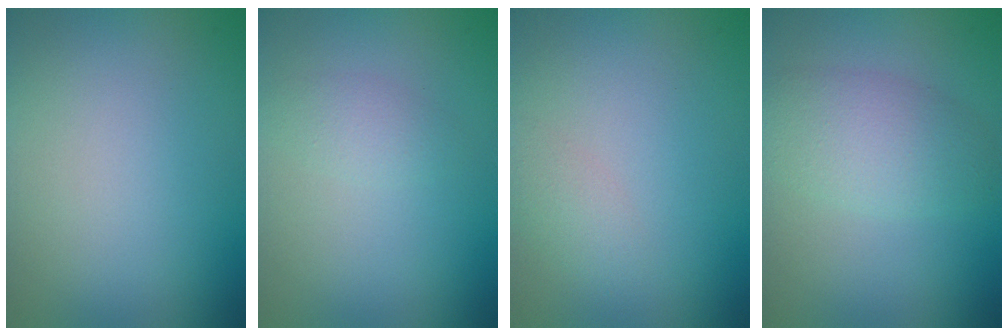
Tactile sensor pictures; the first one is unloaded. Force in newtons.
{"total": 1.4, "press": 1.4, "slide": 0.0}
{"total": 1.5, "press": 1.5, "slide": 0.1}
{"total": 4.0, "press": 4.0, "slide": 0.2}